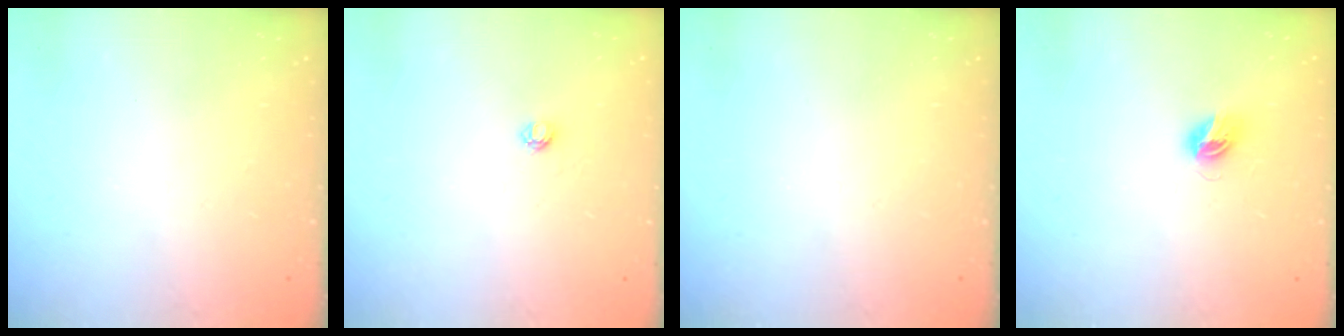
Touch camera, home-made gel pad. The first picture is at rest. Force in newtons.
{"total": 3.9, "press": 3.8, "slide": 0.5}
{"total": 0.0}
{"total": 5.4, "press": 5.4, "slide": 0.5}